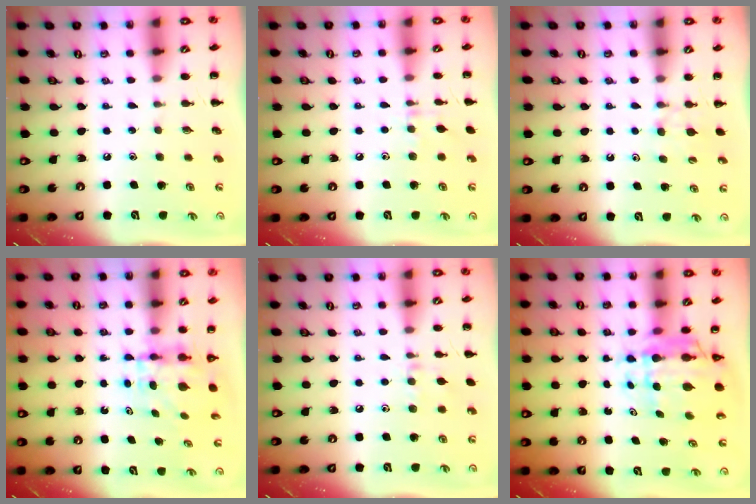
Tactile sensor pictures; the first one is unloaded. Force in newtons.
{"total": 6.7, "press": 6.3, "slide": 2.3}
{"total": 5.0, "press": 4.8, "slide": 1.4}
{"total": 4.6, "press": 4.6, "slide": 0.5}
{"total": 6.6, "press": 6.3, "slide": 2.0}
{"total": 7.8, "press": 7.3, "slide": 2.7}